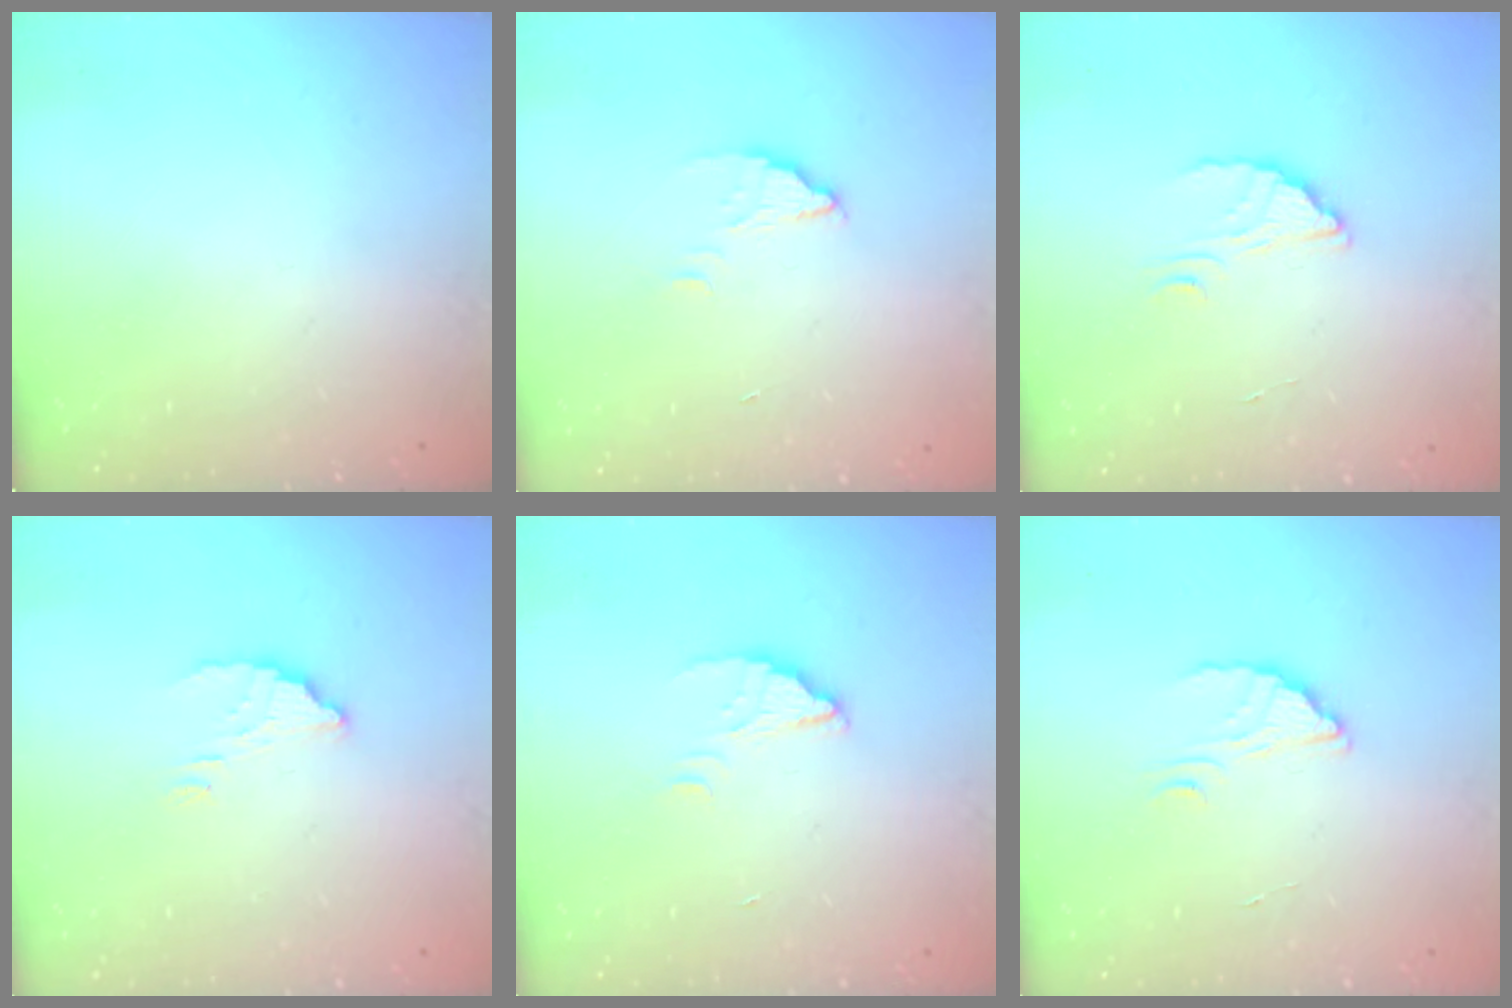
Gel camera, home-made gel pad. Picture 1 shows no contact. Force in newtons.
{"total": 2.2, "press": 2.2, "slide": 0.1}
{"total": 2.4, "press": 2.4, "slide": 0.1}
{"total": 3.9, "press": 3.9, "slide": 0.3}
{"total": 2.4, "press": 2.4, "slide": 0.1}
{"total": 2.4, "press": 2.4, "slide": 0.1}